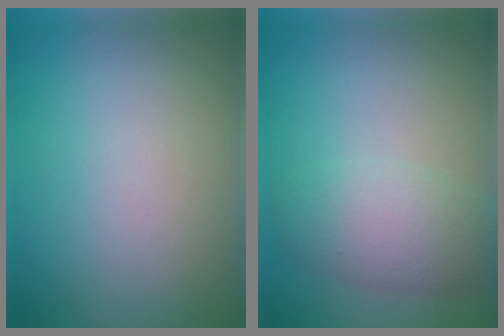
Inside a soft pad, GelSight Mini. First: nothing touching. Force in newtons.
{"total": 4.1, "press": 4.1, "slide": 0.2}